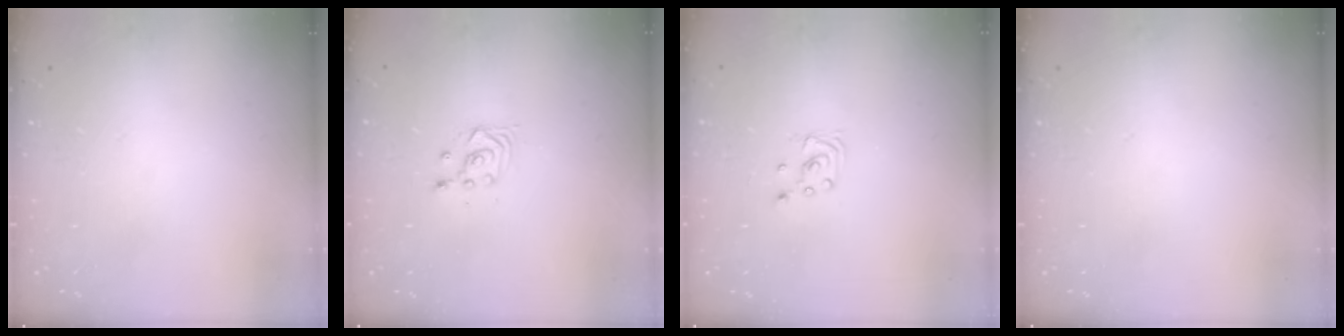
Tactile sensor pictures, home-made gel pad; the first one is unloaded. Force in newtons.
{"total": 3.3, "press": 3.2, "slide": 0.4}
{"total": 2.1, "press": 2.1, "slide": 0.2}
{"total": 0.0}